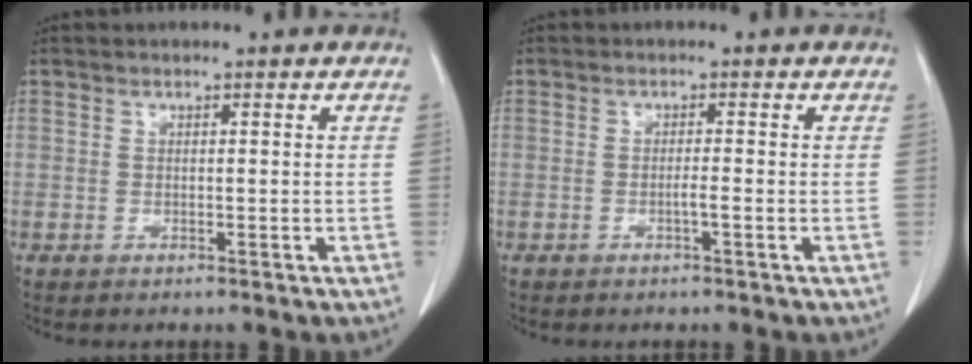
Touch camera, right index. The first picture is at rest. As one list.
[{"total": 1.3, "force": [-0.6, -0.2, 1.1], "torque": [-0.019, 0.002, -0.010]}]